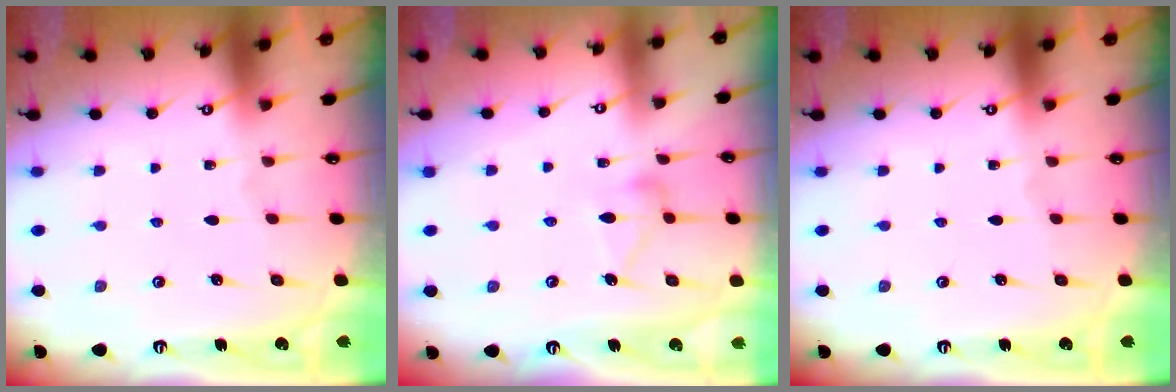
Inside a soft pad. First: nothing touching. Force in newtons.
{"total": 11.8, "press": 11.8, "slide": 0.5}
{"total": 0.0}